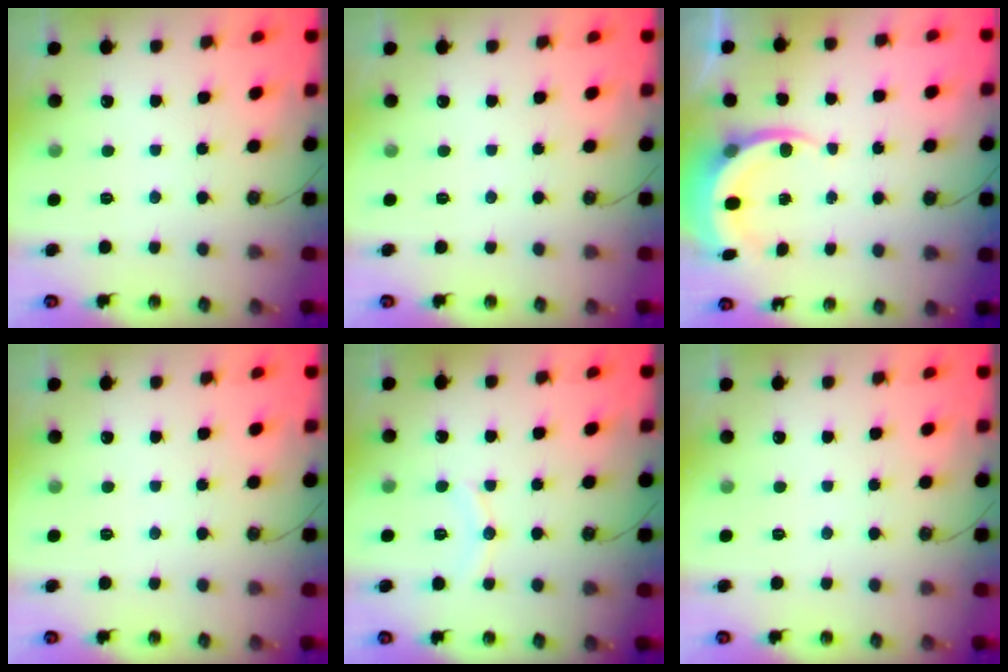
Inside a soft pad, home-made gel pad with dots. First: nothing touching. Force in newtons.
{"total": 0.0}
{"total": 6.1, "press": 5.9, "slide": 1.4}
{"total": 0.0}
{"total": 6.8, "press": 6.8, "slide": 0.7}
{"total": 0.0}